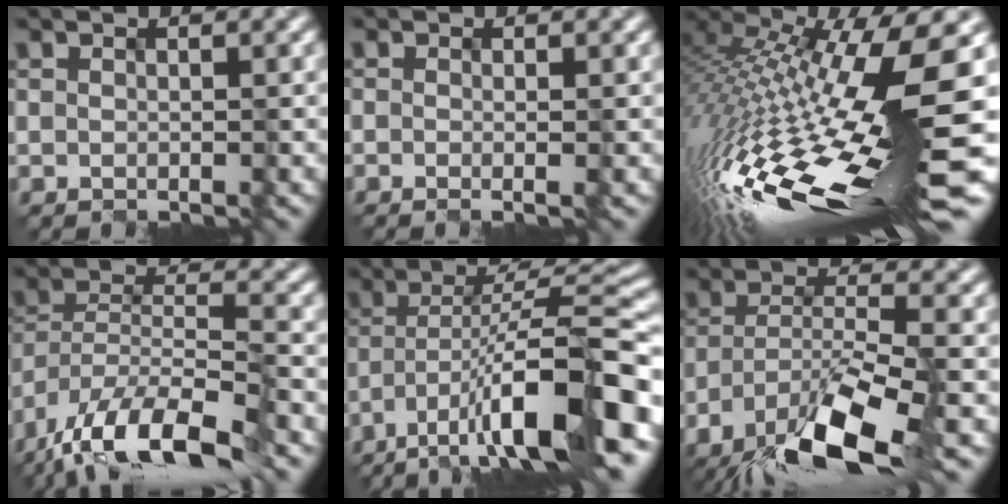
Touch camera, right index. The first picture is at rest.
{"total": 0.7, "force": [-0.3, 0.0, 0.6], "torque": [-0.010, 0.005, -0.014]}
{"total": 17.5, "force": [-2.6, 3.9, 16.8], "torque": [-0.320, -0.011, -0.046]}
{"total": 12.5, "force": [-9.5, 3.1, 7.5], "torque": [-0.141, 0.002, -0.172]}
{"total": 13.5, "force": [-6.8, 3.3, 11.2], "torque": [-0.176, 0.007, -0.111]}
{"total": 9.9, "force": [-5.9, 2.5, 7.5], "torque": [-0.145, -0.012, -0.109]}